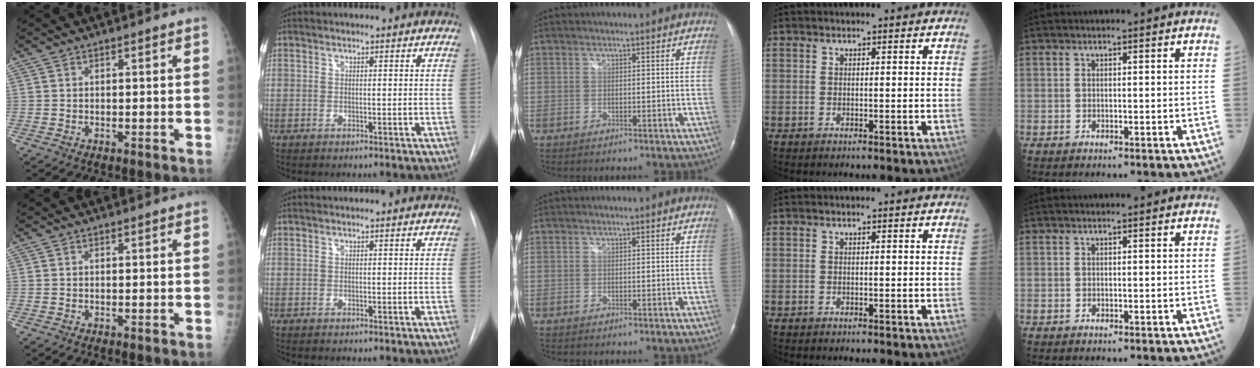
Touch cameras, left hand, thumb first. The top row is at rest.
{}